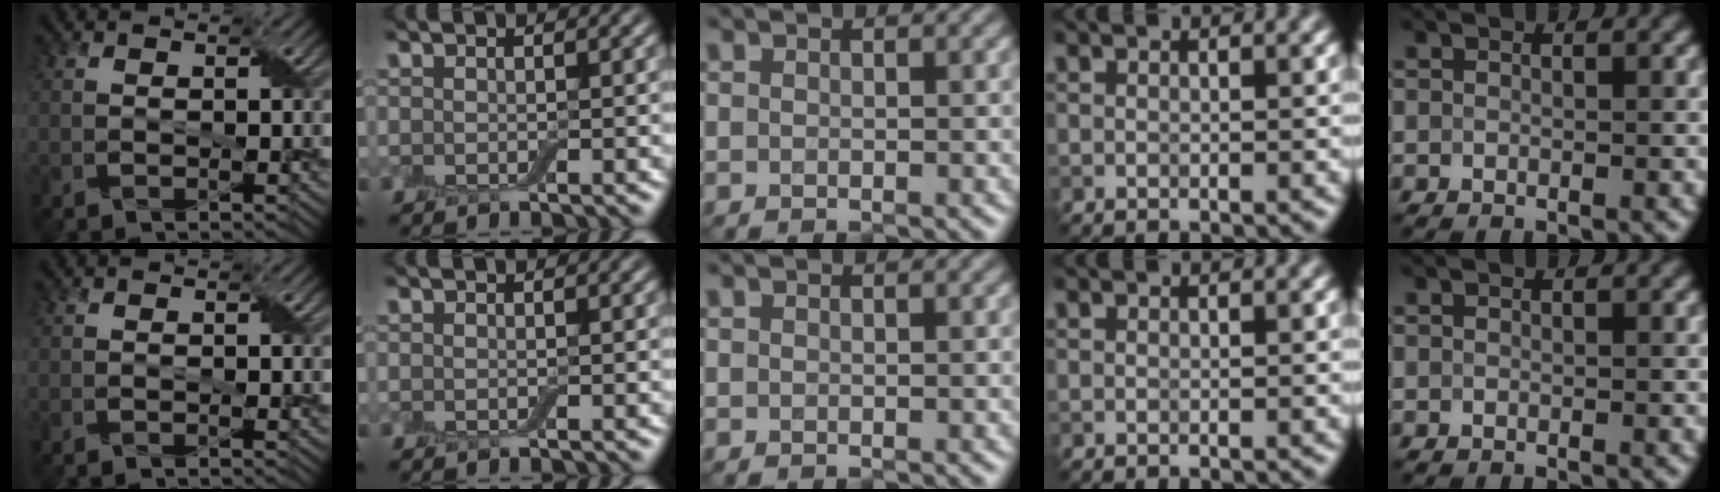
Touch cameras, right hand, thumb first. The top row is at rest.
{}